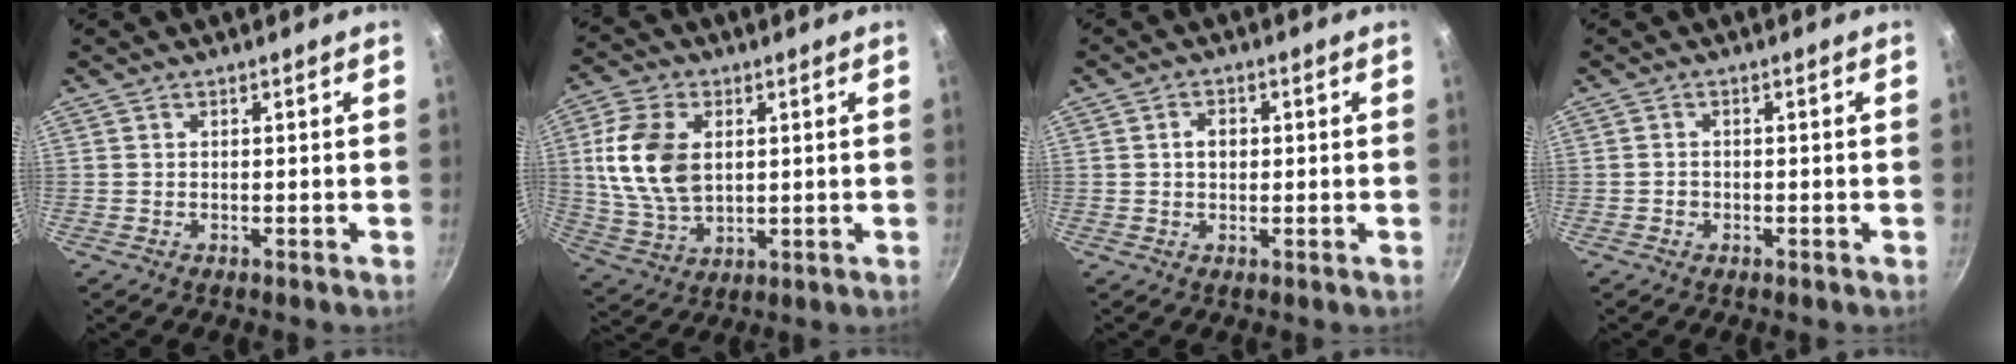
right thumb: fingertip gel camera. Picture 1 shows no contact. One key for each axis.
{"total": 13.7, "fx": 2.4, "fy": 9.0, "fz": 10.1, "tx": -0.183, "ty": -0.010, "tz": 0.052}
{"total": 3.0, "fx": 0.3, "fy": 2.3, "fz": 1.9, "tx": -0.018, "ty": 0.008, "tz": 0.005}
{"total": 1.2, "fx": -0.5, "fy": 1.1, "fz": 0.4, "tx": -0.003, "ty": 0.004, "tz": -0.008}